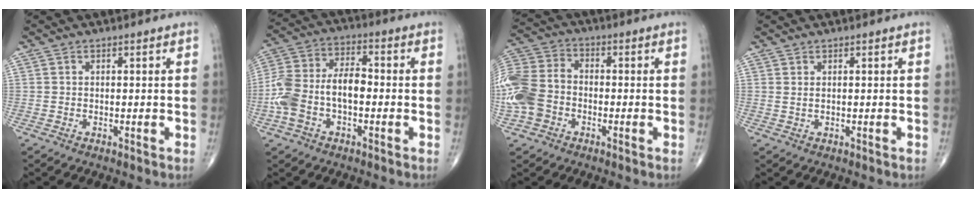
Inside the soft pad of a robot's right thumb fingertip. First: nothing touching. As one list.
[{"total": 12.6, "force": [-2.3, 7.1, 10.2], "torque": [-0.217, 0.040, -0.049]}, {"total": 13.6, "force": [-3.1, 10.4, 8.2], "torque": [-0.194, 0.029, -0.065]}, {"total": 1.0, "force": [0.5, 0.2, 0.8], "torque": [-0.019, 0.000, 0.013]}]